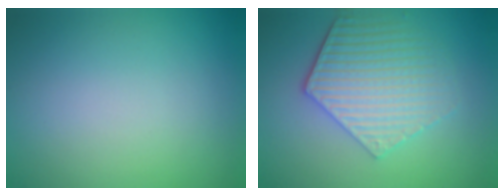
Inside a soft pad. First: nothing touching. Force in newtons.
{"total": 5.1, "press": 4.3, "slide": 2.8}